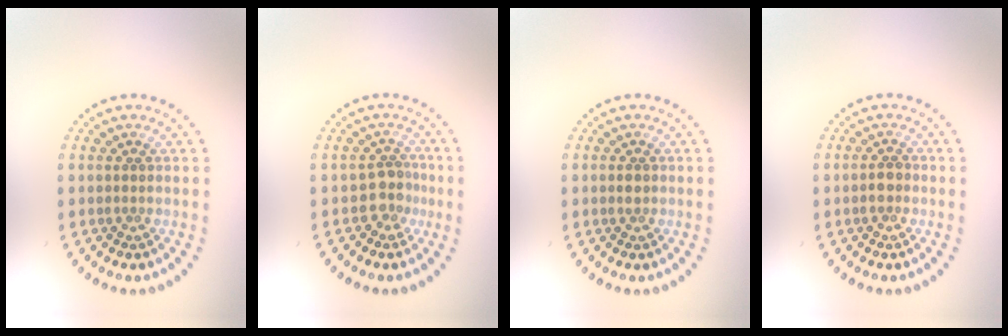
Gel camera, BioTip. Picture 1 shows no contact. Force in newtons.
{"total": 2.1, "press": 1.6, "slide": 1.3}
{"total": 0.9, "press": 0.9, "slide": 0.1}
{"total": 1.2, "press": 1.1, "slide": 0.5}